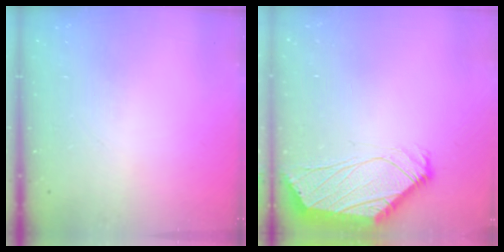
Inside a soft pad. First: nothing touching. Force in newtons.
{"total": 1.0, "press": 0.8, "slide": 0.5}